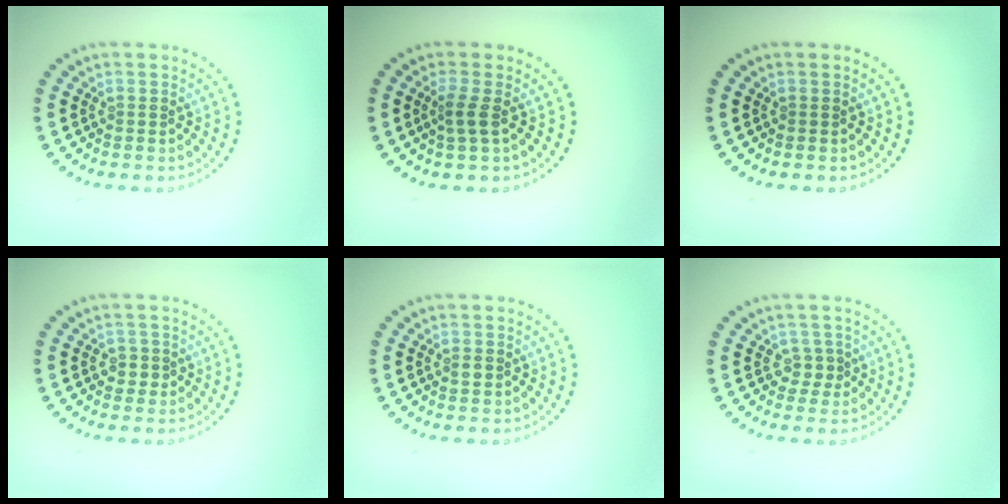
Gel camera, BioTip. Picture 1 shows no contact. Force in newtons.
{"total": 1.6, "press": 1.2, "slide": 1.0}
{"total": 0.0}
{"total": 1.1, "press": 0.9, "slide": 0.6}
{"total": 0.6, "press": 0.6, "slide": 0.3}
{"total": 1.3, "press": 0.9, "slide": 0.9}